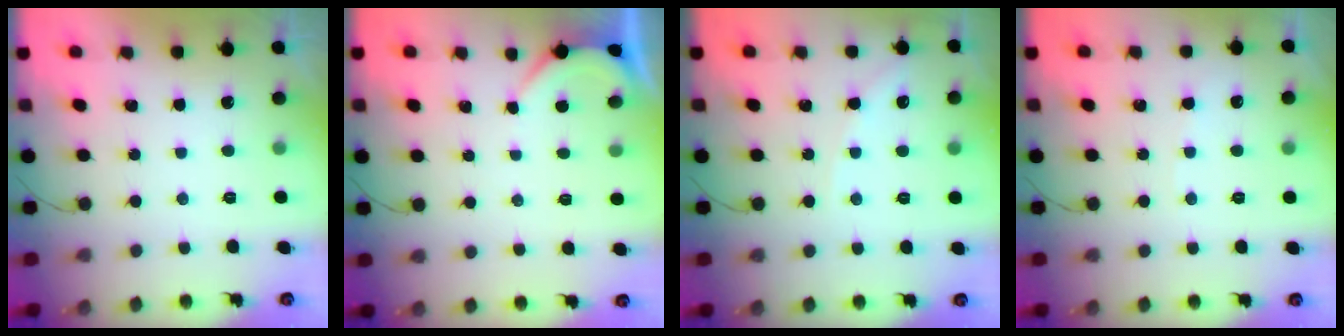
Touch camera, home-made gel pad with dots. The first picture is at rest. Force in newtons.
{"total": 1.9, "press": 1.9, "slide": 0.2}
{"total": 5.2, "press": 5.1, "slide": 0.7}
{"total": 2.0, "press": 2.0, "slide": 0.3}